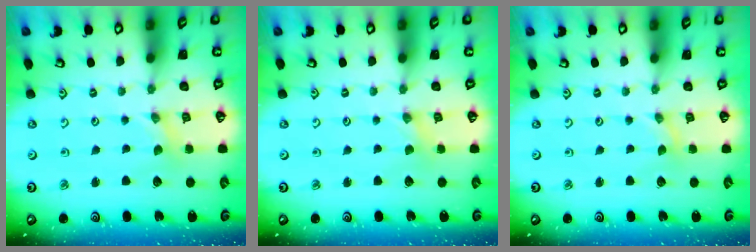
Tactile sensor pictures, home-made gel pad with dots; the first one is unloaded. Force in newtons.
{"total": 0.0}
{"total": 0.0}